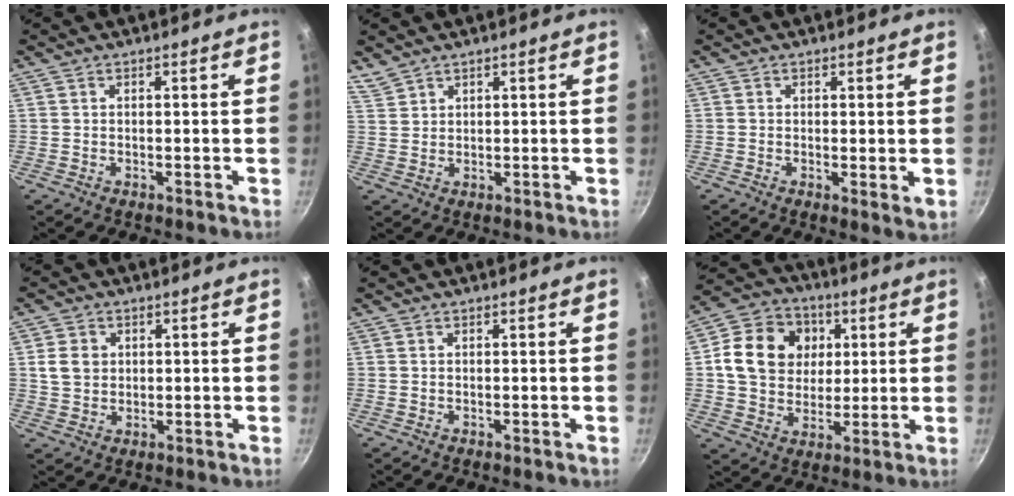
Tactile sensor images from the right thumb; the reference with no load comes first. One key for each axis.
{"total": 2.6, "fx": 2.4, "fy": 0.9, "fz": 0.4, "tx": -0.005, "ty": 0.003, "tz": 0.054}
{"total": 2.1, "fx": 0.3, "fy": 0.6, "fz": 2.0, "tx": -0.030, "ty": -0.012, "tz": 0.002}
{"total": 5.0, "fx": 1.0, "fy": 4.1, "fz": 2.6, "tx": -0.032, "ty": 0.002, "tz": 0.019}
{"total": 0.0}
{"total": 15.3, "fx": 3.2, "fy": 12.7, "fz": 7.8, "tx": -0.112, "ty": 0.008, "tz": 0.047}